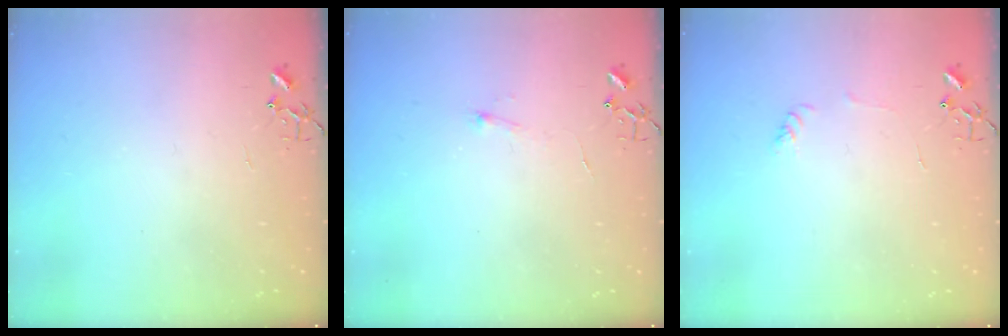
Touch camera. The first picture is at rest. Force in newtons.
{"total": 4.1, "press": 4.0, "slide": 0.6}
{"total": 3.7, "press": 3.7, "slide": 0.5}